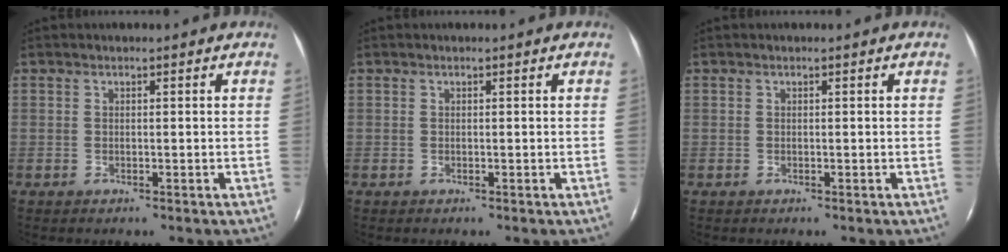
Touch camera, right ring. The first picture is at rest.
{"total": 0.0}
{"total": 0.0}